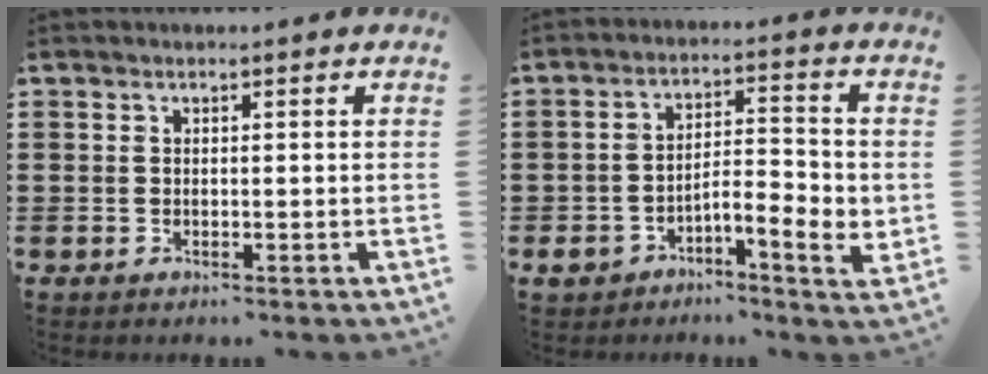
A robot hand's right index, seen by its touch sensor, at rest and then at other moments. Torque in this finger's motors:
{"motor_torque": [0.64, 0.48, 0.24, 0.10]}